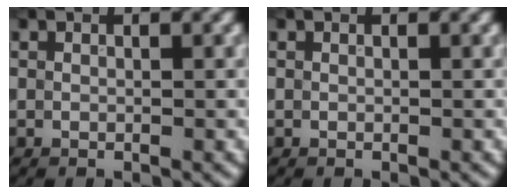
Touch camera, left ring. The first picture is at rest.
{"total": 0.0}